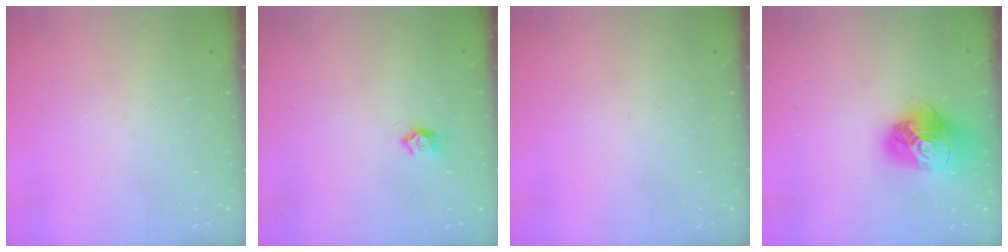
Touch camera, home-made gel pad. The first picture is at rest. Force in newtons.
{"total": 6.6, "press": 6.5, "slide": 0.6}
{"total": 0.0}
{"total": 18.3, "press": 18.2, "slide": 2.1}